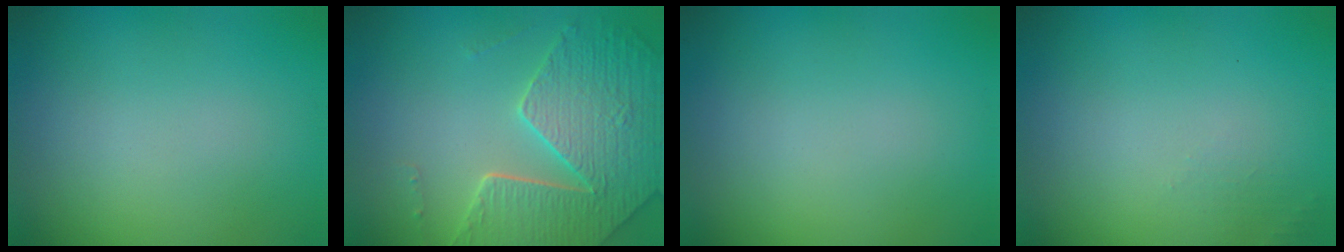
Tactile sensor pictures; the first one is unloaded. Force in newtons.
{"total": 6.5, "press": 5.2, "slide": 3.8}
{"total": 0.0}
{"total": 0.7, "press": 0.6, "slide": 0.1}